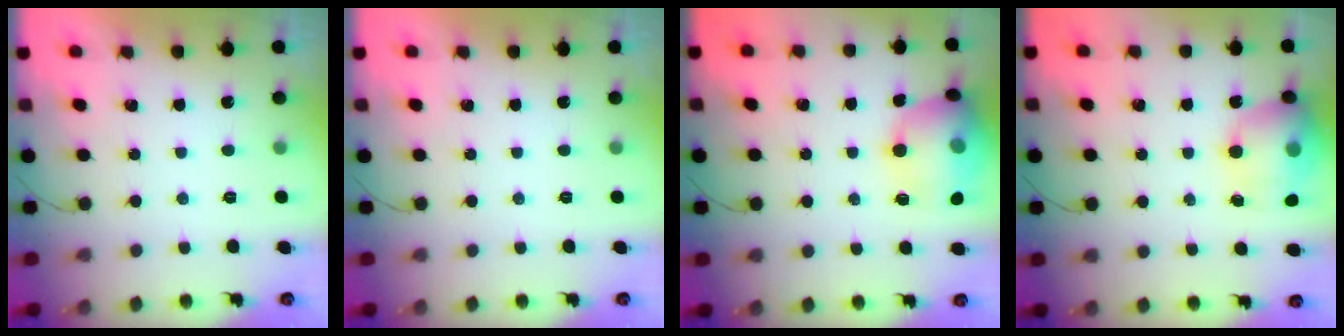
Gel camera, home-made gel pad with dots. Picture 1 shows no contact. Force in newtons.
{"total": 0.0}
{"total": 15.7, "press": 15.5, "slide": 2.6}
{"total": 17.1, "press": 16.9, "slide": 2.9}